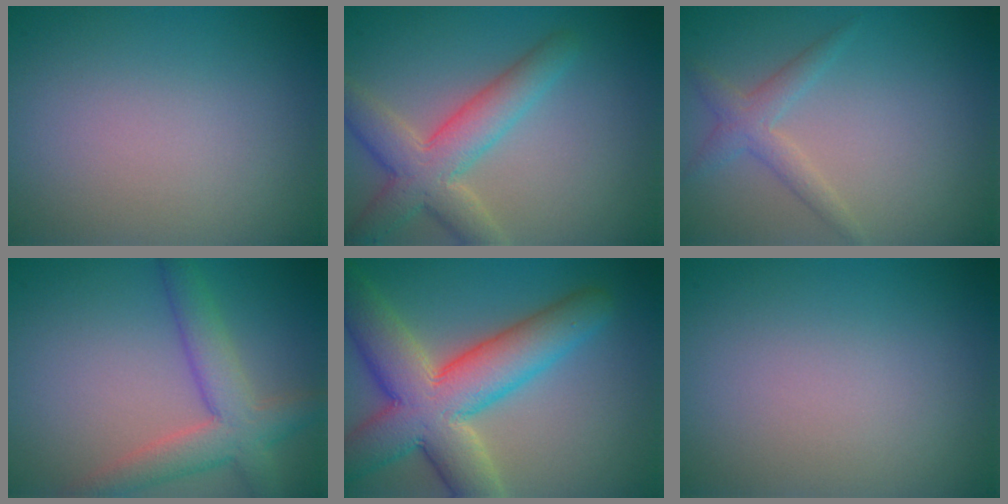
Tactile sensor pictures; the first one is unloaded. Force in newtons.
{"total": 5.3, "press": 5.3, "slide": 0.4}
{"total": 2.0, "press": 2.0, "slide": 0.1}
{"total": 4.9, "press": 4.9, "slide": 0.3}
{"total": 10.2, "press": 10.2, "slide": 0.5}
{"total": 0.0}